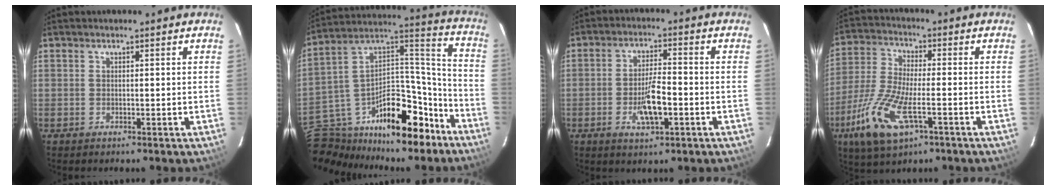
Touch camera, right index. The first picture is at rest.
{"total": 25.5, "force": [-16.2, 14.9, 13.0], "torque": [-0.251, 0.074, -0.238]}
{"total": 7.2, "force": [-2.5, 2.2, 6.4], "torque": [-0.125, -0.003, -0.041]}
{"total": 13.7, "force": [-6.0, 5.0, 11.3], "torque": [-0.256, -0.018, -0.115]}